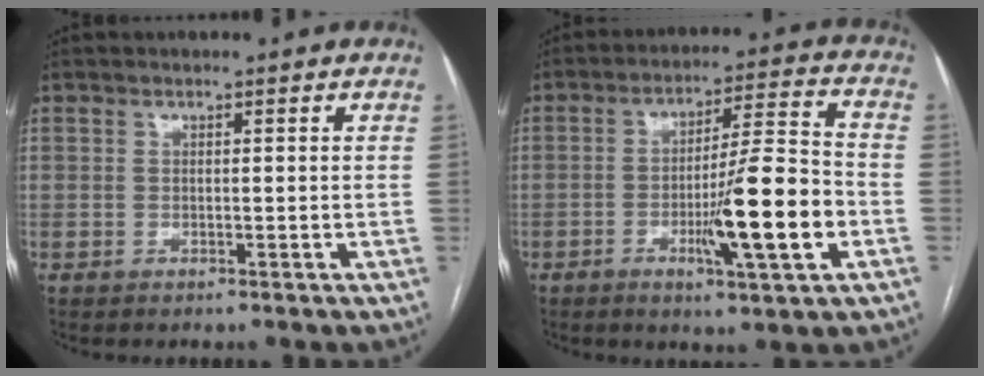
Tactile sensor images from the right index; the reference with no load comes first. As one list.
[{"total": 13.5, "force": [-3.9, 0.6, 13.0], "torque": [-0.211, -0.005, -0.060]}]